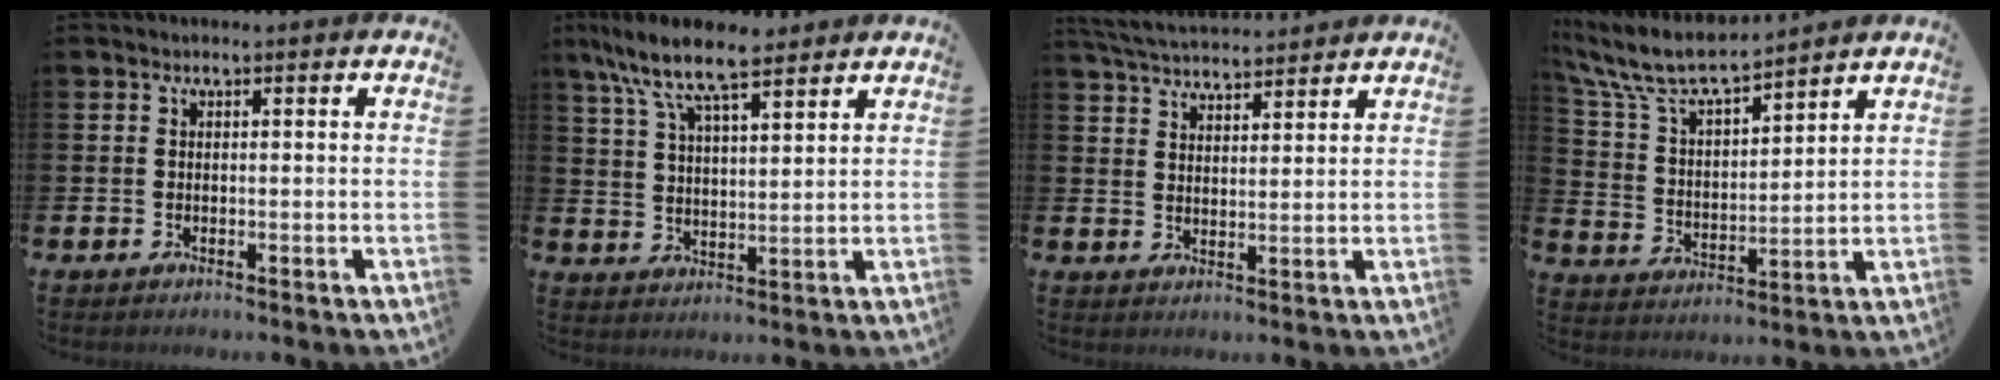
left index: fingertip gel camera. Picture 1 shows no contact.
{"total": 9.7, "force": [8.1, 2.5, 4.7], "torque": [-0.108, -0.027, 0.146]}
{"total": 4.7, "force": [4.7, 0.5, 0.5], "torque": [-0.029, -0.023, 0.085]}
{"total": 8.3, "force": [7.6, 1.4, 2.8], "torque": [-0.093, -0.049, 0.133]}